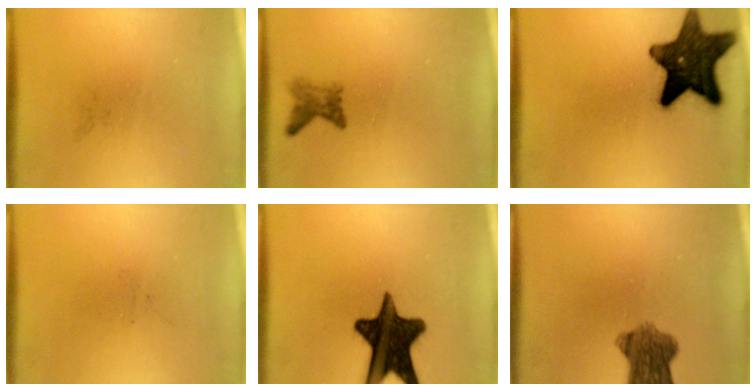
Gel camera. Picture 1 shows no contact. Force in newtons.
{"total": 1.9}
{"total": 14.5}
{"total": 0.0}
{"total": 15.7}
{"total": 7.2}